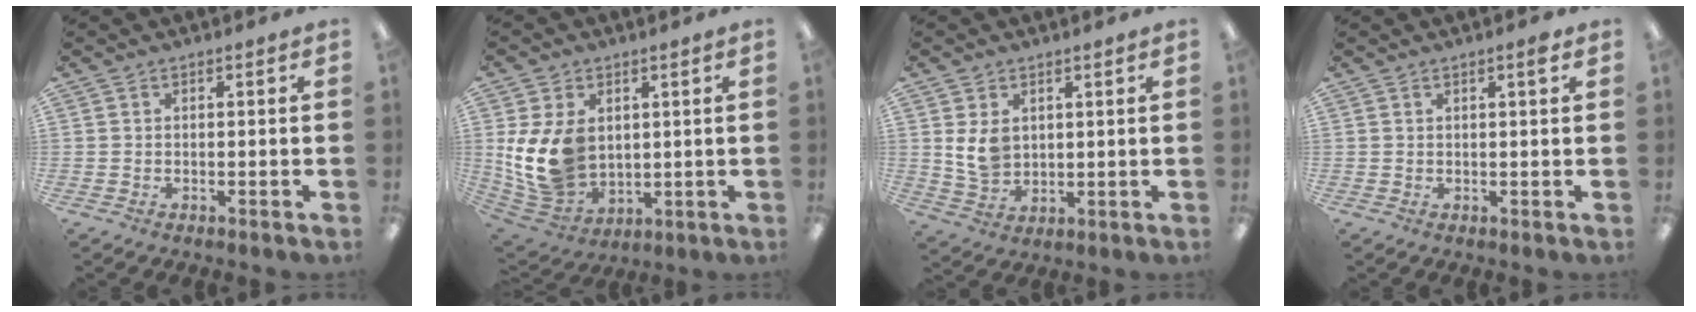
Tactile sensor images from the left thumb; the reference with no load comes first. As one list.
[{"total": 14.2, "force": [2.3, 10.6, 9.1], "torque": [-0.213, -0.016, 0.047]}, {"total": 6.2, "force": [2.3, 4.7, 3.4], "torque": [-0.065, -0.006, 0.044]}, {"total": 1.9, "force": [1.2, 0.2, 1.4], "torque": [-0.022, -0.001, 0.018]}]